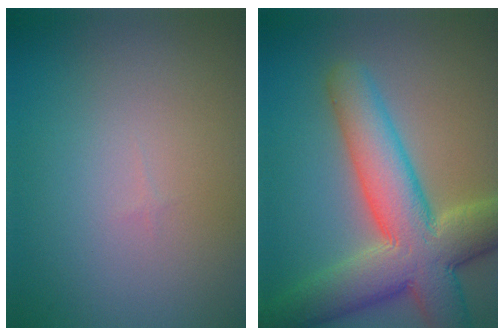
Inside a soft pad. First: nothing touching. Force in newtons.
{"total": 10.3, "press": 10.2, "slide": 0.7}